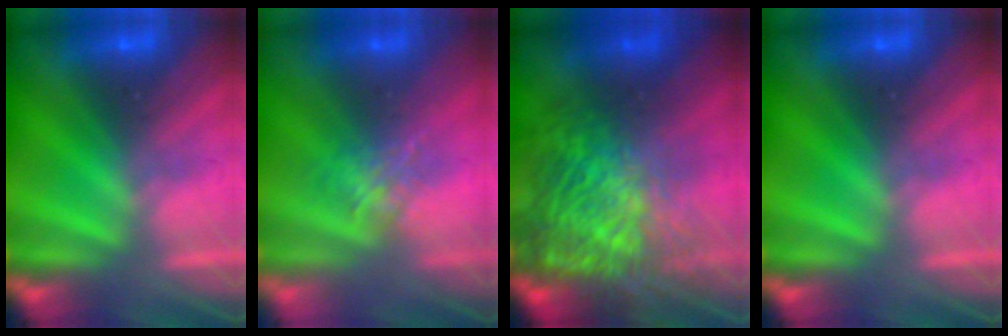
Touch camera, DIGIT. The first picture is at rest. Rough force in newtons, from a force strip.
{"total": 1.9}
{"total": 7.7}
{"total": 0.0}